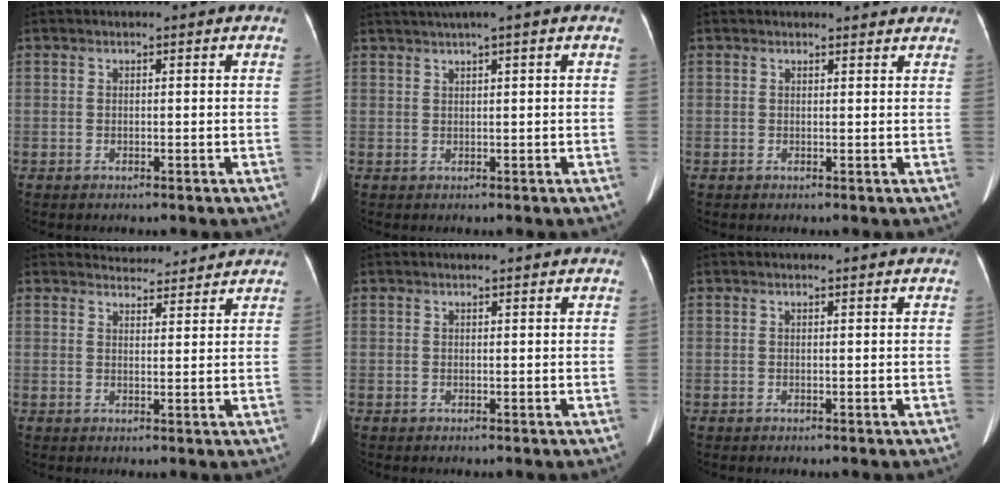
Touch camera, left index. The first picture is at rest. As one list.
[{"total": 3.6, "force": [2.5, -0.8, 2.5], "torque": [-0.046, 0.020, 0.048]}, {"total": 2.9, "force": [2.5, 1.5, 0.0], "torque": [0.009, 0.012, 0.021]}, {"total": 6.2, "force": [6.1, 1.1, 0.3], "torque": [-0.005, 0.017, 0.075]}, {"total": 2.2, "force": [2.0, 0.2, 0.7], "torque": [-0.009, 0.012, 0.024]}, {"total": 1.6, "force": [1.4, 0.1, 0.6], "torque": [-0.008, 0.012, 0.019]}]